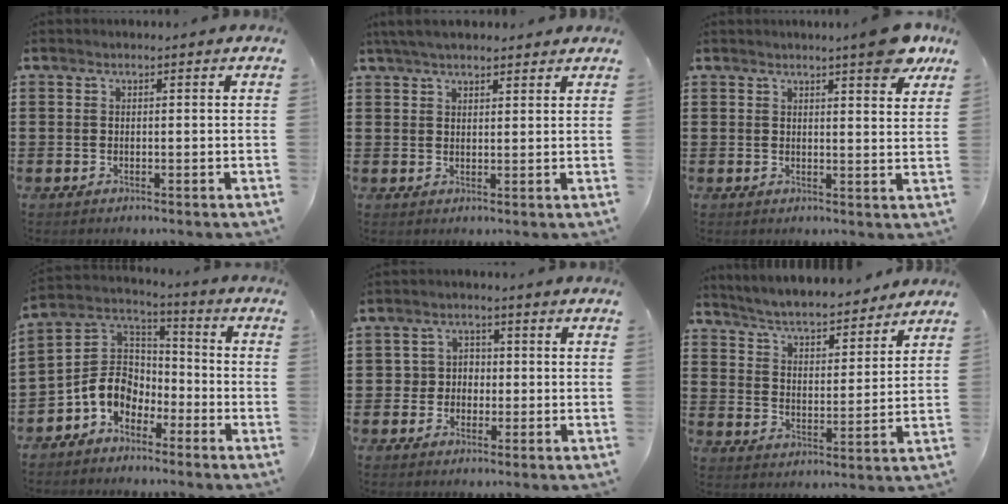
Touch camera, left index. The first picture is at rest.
{"total": 3.9, "force": [3.4, 0.8, 1.6], "torque": [-0.040, 0.000, 0.065]}
{"total": 6.5, "force": [5.2, 0.4, 3.9], "torque": [-0.051, -0.022, 0.084]}
{"total": 7.6, "force": [-3.9, 5.8, 2.9], "torque": [-0.094, 0.007, -0.085]}
{"total": 3.2, "force": [-0.6, 3.0, 0.9], "torque": [-0.031, 0.007, -0.017]}
{"total": 5.2, "force": [5.0, 0.2, 1.3], "torque": [-0.048, -0.035, 0.084]}